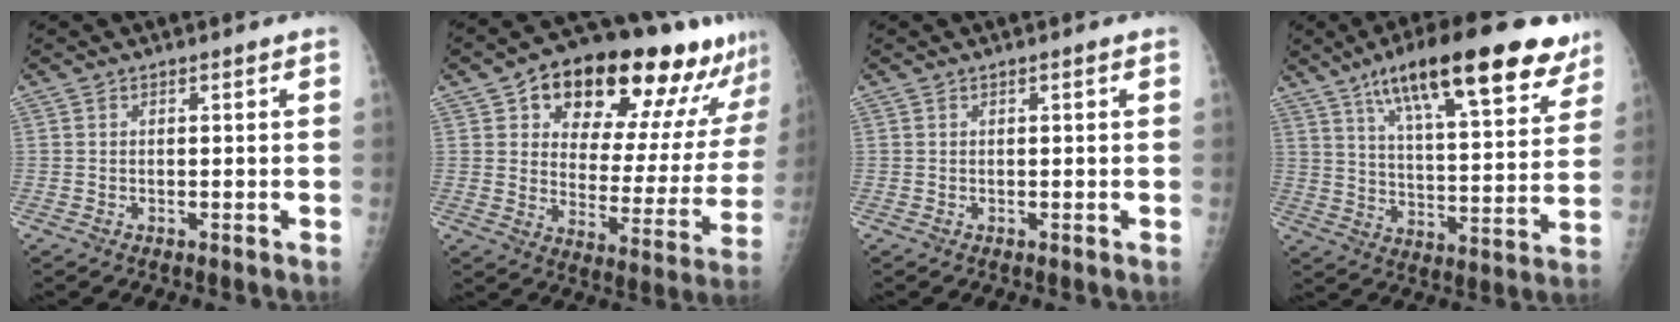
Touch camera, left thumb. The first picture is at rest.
{"total": 24.7, "force": [15.9, 11.4, 15.1], "torque": [-0.167, -0.046, 0.223]}
{"total": 0.0}
{"total": 24.2, "force": [15.0, 7.3, 17.5], "torque": [-0.229, -0.034, 0.230]}